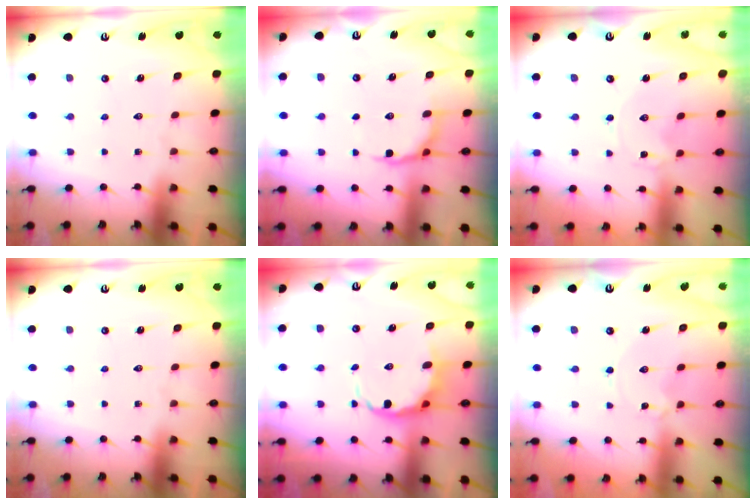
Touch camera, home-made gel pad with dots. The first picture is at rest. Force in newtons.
{"total": 6.3, "press": 5.7, "slide": 2.7}
{"total": 0.0}
{"total": 0.0}
{"total": 5.9, "press": 5.4, "slide": 2.3}
{"total": 0.6, "press": 0.6, "slide": 0.1}